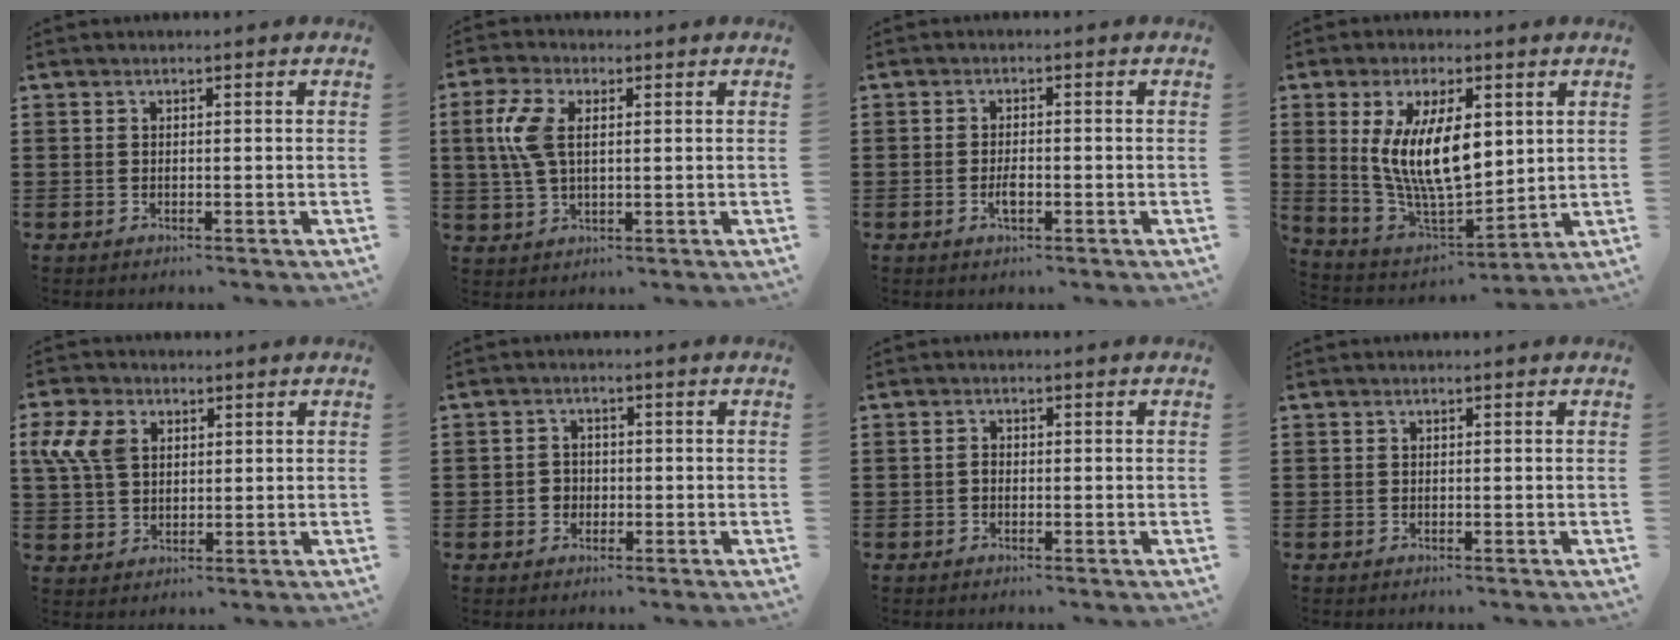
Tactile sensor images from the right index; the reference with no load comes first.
{"total": 6.5, "force": [1.3, 3.3, 5.5], "torque": [-0.136, 0.004, 0.016]}
{"total": 2.4, "force": [-0.7, 0.8, 2.1], "torque": [-0.040, -0.001, -0.013]}
{"total": 12.1, "force": [2.5, 5.1, 10.7], "torque": [-0.233, -0.003, 0.043]}
{"total": 6.4, "force": [2.3, 4.5, 3.9], "torque": [-0.116, 0.009, 0.037]}
{"total": 2.2, "force": [-0.7, 2.0, 0.6], "torque": [-0.019, 0.005, -0.018]}
{"total": 1.0, "force": [-0.4, 0.6, 0.6], "torque": [-0.015, -0.002, -0.008]}
{"total": 0.0}